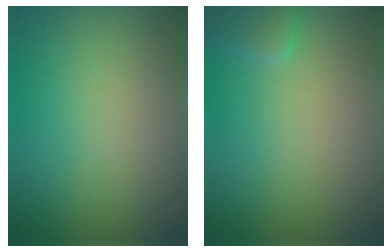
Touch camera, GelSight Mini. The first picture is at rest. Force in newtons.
{"total": 1.7, "press": 1.7, "slide": 0.2}